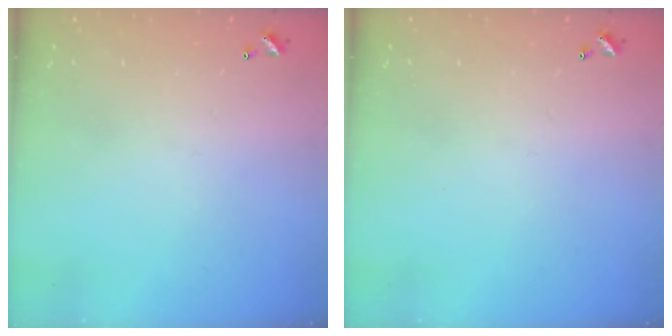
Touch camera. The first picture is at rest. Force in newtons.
{"total": 0.0}